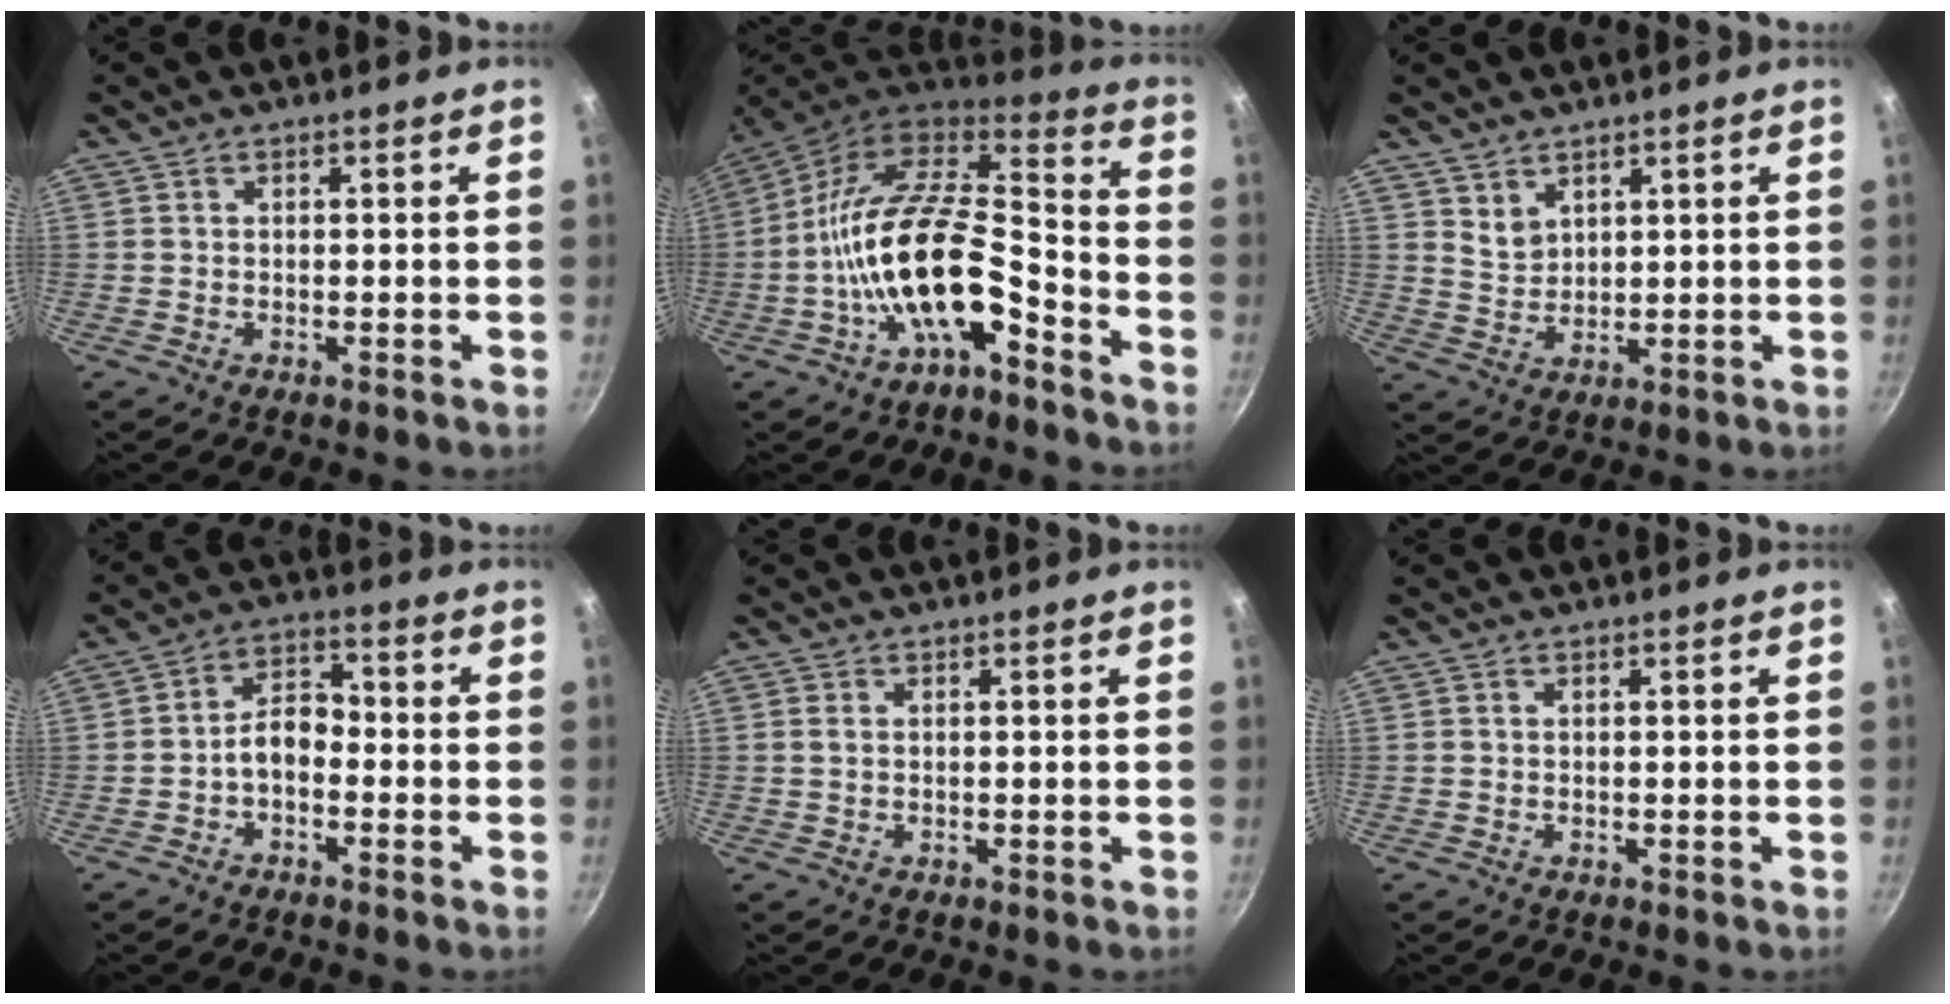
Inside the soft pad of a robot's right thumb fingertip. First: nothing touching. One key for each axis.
{"total": 19.8, "fx": -7.5, "fy": 8.7, "fz": 16.1, "tx": -0.274, "ty": 0.061, "tz": -0.150}
{"total": 3.7, "fx": 2.7, "fy": 2.2, "fz": 1.2, "tx": -0.010, "ty": -0.011, "tz": 0.060}
{"total": 5.7, "fx": -2.0, "fy": 3.5, "fz": 4.0, "tx": -0.051, "ty": 0.034, "tz": -0.042}
{"total": 0.9, "fx": 0.2, "fy": 0.6, "fz": 0.7, "tx": -0.014, "ty": 0.000, "tz": 0.002}
{"total": 0.0}